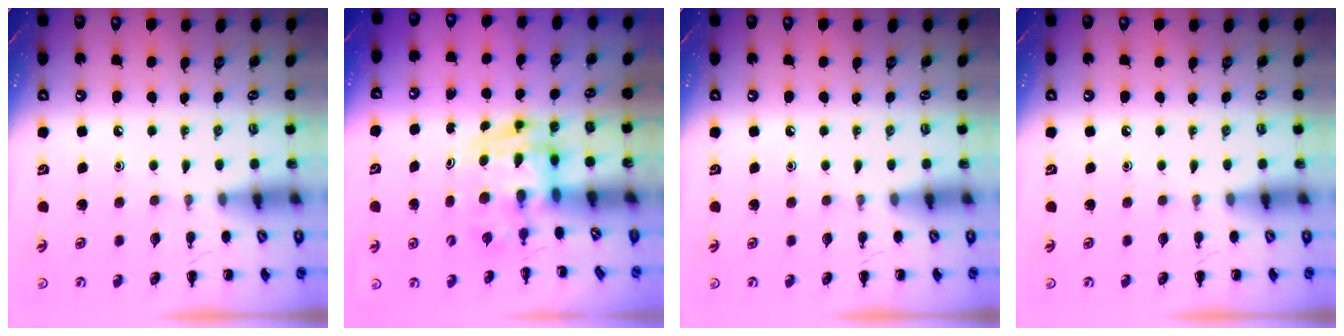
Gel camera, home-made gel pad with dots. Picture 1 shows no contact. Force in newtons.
{"total": 2.8, "press": 2.7, "slide": 0.5}
{"total": 0.0}
{"total": 0.0}